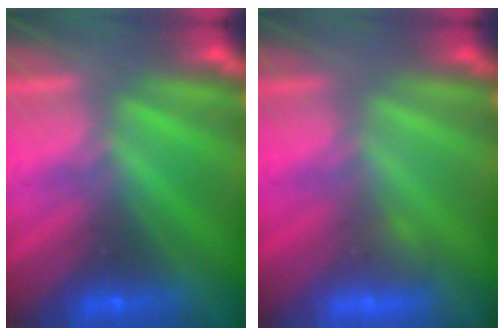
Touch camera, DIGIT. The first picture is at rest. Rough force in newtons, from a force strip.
{"total": 2.8}